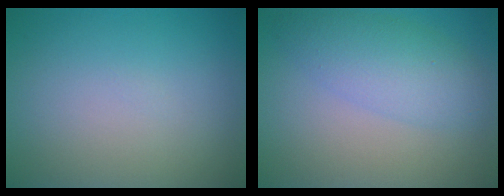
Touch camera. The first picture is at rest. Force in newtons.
{"total": 4.3, "press": 4.3, "slide": 0.0}